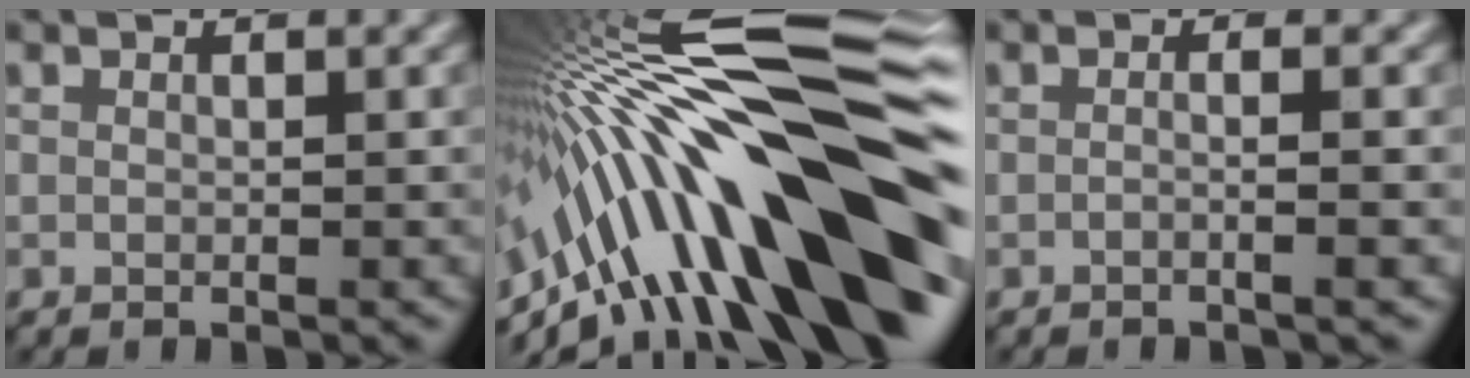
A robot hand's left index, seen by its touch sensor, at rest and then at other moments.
{"total": 18.9, "force": [-4.4, 5.6, 17.5], "torque": [-0.254, 0.034, -0.085]}
{"total": 1.9, "force": [-0.4, 0.7, 1.7], "torque": [-0.019, -0.007, -0.017]}